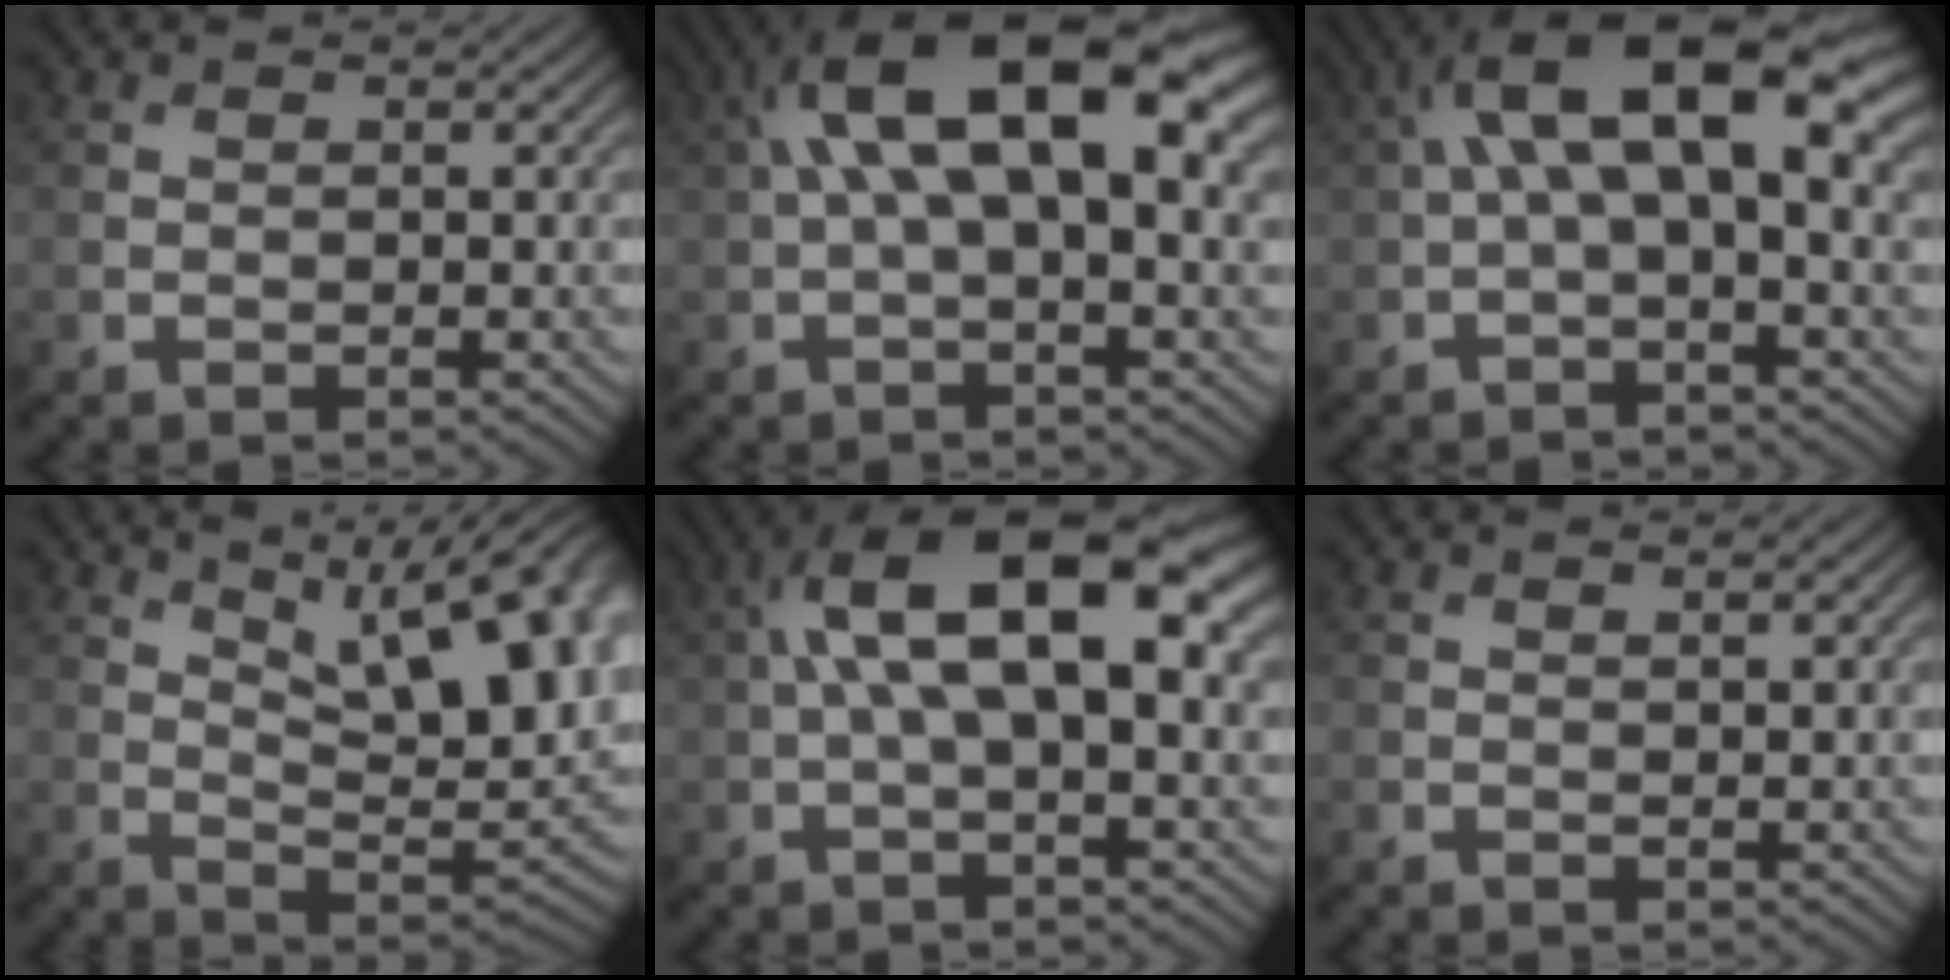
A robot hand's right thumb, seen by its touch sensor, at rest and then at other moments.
{"total": 15.0, "force": [3.5, 6.1, 13.3], "torque": [-0.233, 0.018, 0.052]}
{"total": 12.5, "force": [2.6, 4.8, 11.3], "torque": [-0.197, 0.020, 0.042]}
{"total": 18.3, "force": [7.9, 7.7, 14.6], "torque": [-0.213, 0.032, 0.124]}
{"total": 14.1, "force": [2.4, 5.7, 12.7], "torque": [-0.218, 0.017, 0.033]}
{"total": 0.9, "force": [0.5, 0.1, 0.7], "torque": [-0.012, 0.003, 0.010]}